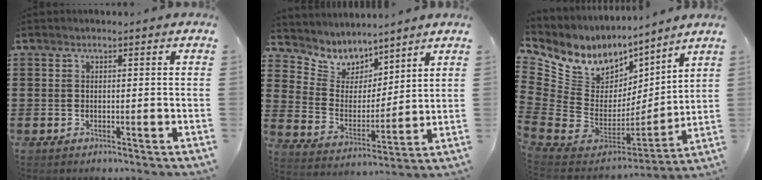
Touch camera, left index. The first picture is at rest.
{"total": 6.2, "force": [5.4, 3.2, 0.0], "torque": [-0.045, -0.044, 0.097]}
{"total": 8.5, "force": [5.5, 6.1, 2.3], "torque": [-0.103, -0.053, 0.100]}